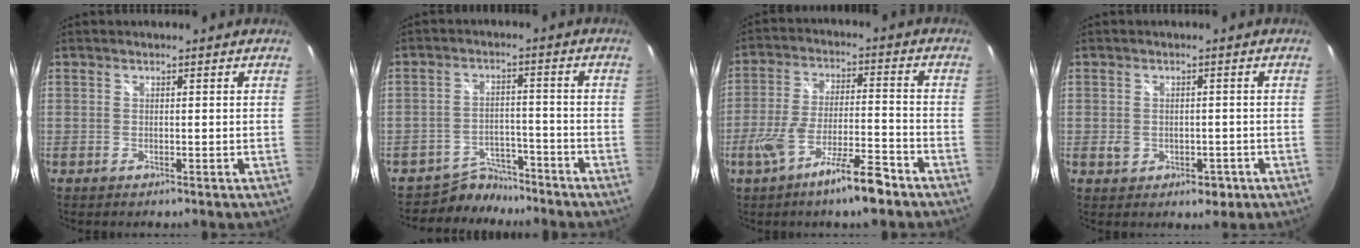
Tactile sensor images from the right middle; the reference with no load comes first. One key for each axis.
{"total": 6.0, "fx": -5.4, "fy": 2.6, "fz": -0.3, "tx": -0.003, "ty": 0.014, "tz": -0.086}
{"total": 11.9, "fx": -7.7, "fy": 1.9, "fz": 8.8, "tx": -0.172, "ty": -0.011, "tz": -0.131}
{"total": 4.1, "fx": -1.2, "fy": 3.2, "fz": 2.3, "tx": -0.037, "ty": 0.000, "tz": -0.011}